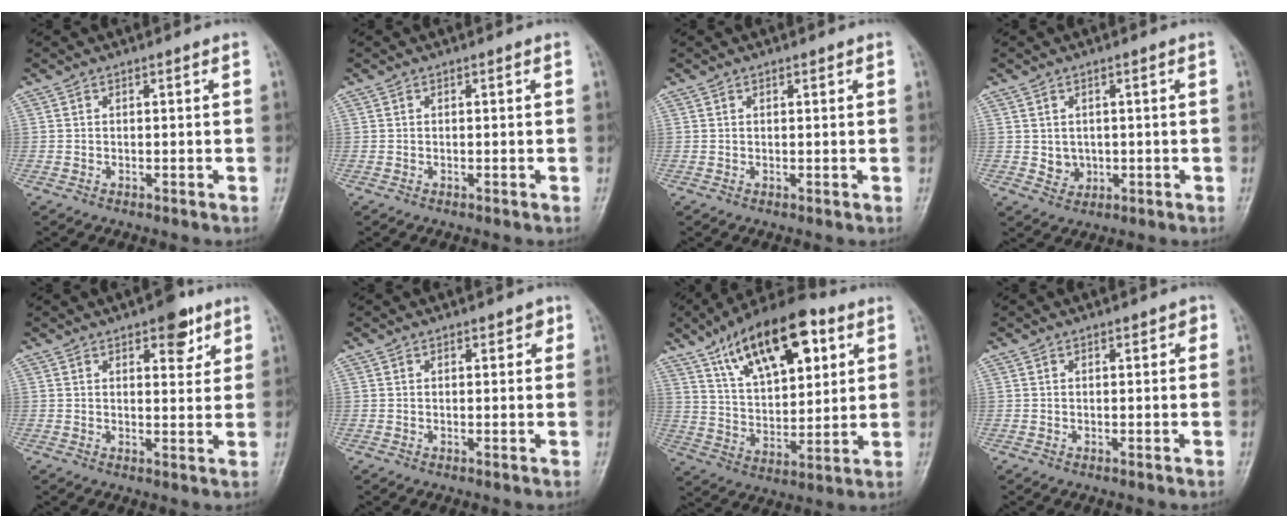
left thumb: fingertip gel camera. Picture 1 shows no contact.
{"total": 0.0}
{"total": 0.7, "force": [0.5, 0.3, 0.4], "torque": [-0.003, -0.002, 0.005]}
{"total": 2.8, "force": [0.2, 2.6, 1.2], "torque": [-0.011, -0.002, 0.012]}
{"total": 6.5, "force": [3.7, 3.1, 4.3], "torque": [-0.031, -0.016, 0.046]}
{"total": 2.0, "force": [1.2, 1.2, 1.1], "torque": [0.002, -0.002, 0.012]}
{"total": 20.3, "force": [9.8, 9.5, 15.0], "torque": [-0.205, -0.029, 0.167]}
{"total": 1.6, "force": [0.8, 0.9, 1.1], "torque": [-0.002, 0.001, 0.008]}